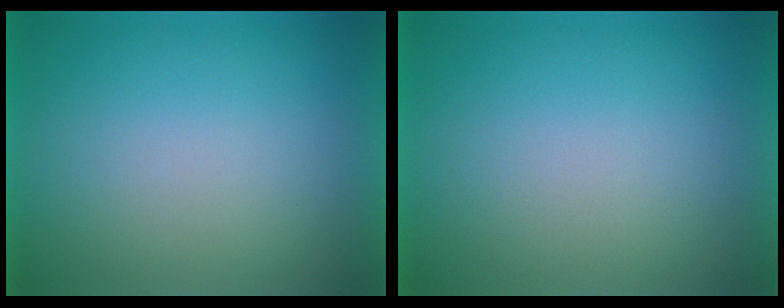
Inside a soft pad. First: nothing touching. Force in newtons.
{"total": 0.0}